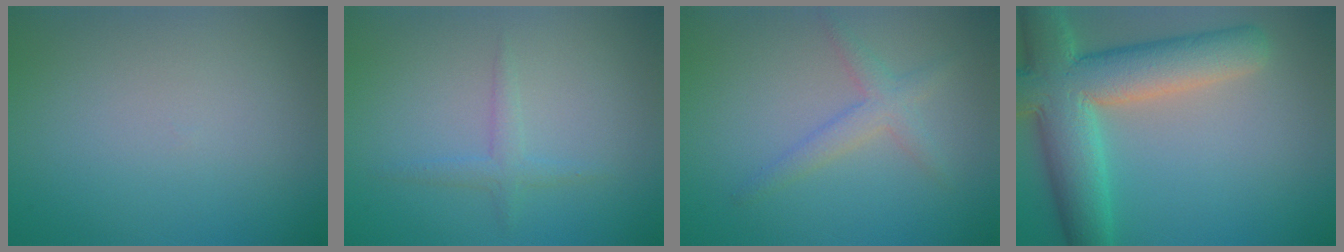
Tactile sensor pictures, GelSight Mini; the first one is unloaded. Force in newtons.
{"total": 1.4, "press": 1.4, "slide": 0.0}
{"total": 2.2, "press": 2.2, "slide": 0.1}
{"total": 9.9, "press": 9.9, "slide": 0.6}